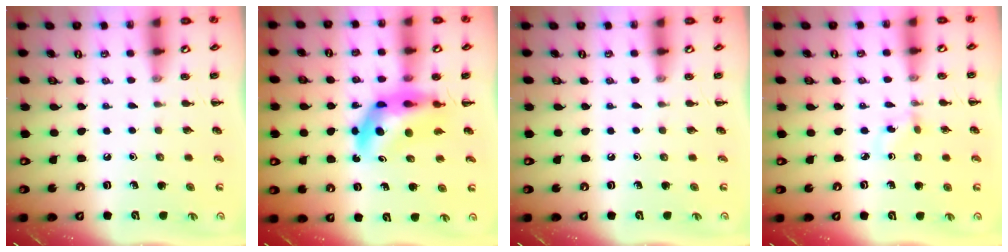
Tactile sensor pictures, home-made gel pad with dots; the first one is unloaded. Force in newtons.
{"total": 9.5, "press": 9.0, "slide": 3.2}
{"total": 0.0}
{"total": 1.7, "press": 1.5, "slide": 0.9}